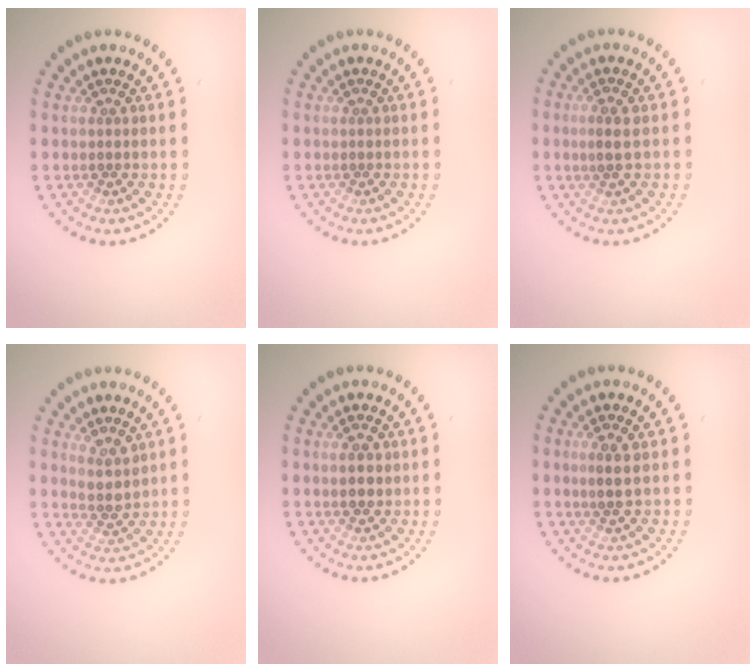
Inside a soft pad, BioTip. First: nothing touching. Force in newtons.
{"total": 0.0}
{"total": 1.9, "press": 1.8, "slide": 0.6}
{"total": 2.3, "press": 2.0, "slide": 1.1}
{"total": 1.9, "press": 1.9, "slide": 0.2}
{"total": 1.9, "press": 1.7, "slide": 0.7}